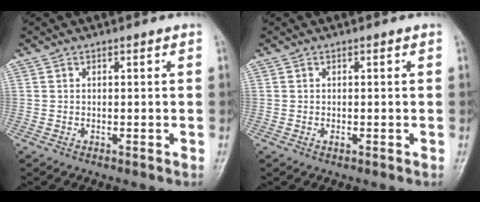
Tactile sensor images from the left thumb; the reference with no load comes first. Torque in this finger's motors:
{"motor_torque": [-0.08, 0.08, 0.03, 0.01, 0.00]}